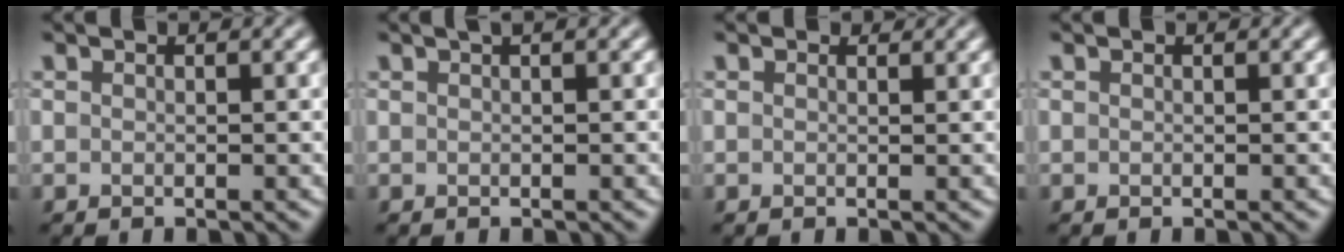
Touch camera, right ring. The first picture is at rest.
{"total": 1.1, "force": [0.7, 0.3, 0.9], "torque": [-0.013, 0.007, 0.008]}
{"total": 0.6, "force": [0.5, 0.3, 0.1], "torque": [-0.003, -0.004, 0.006]}
{"total": 0.0}